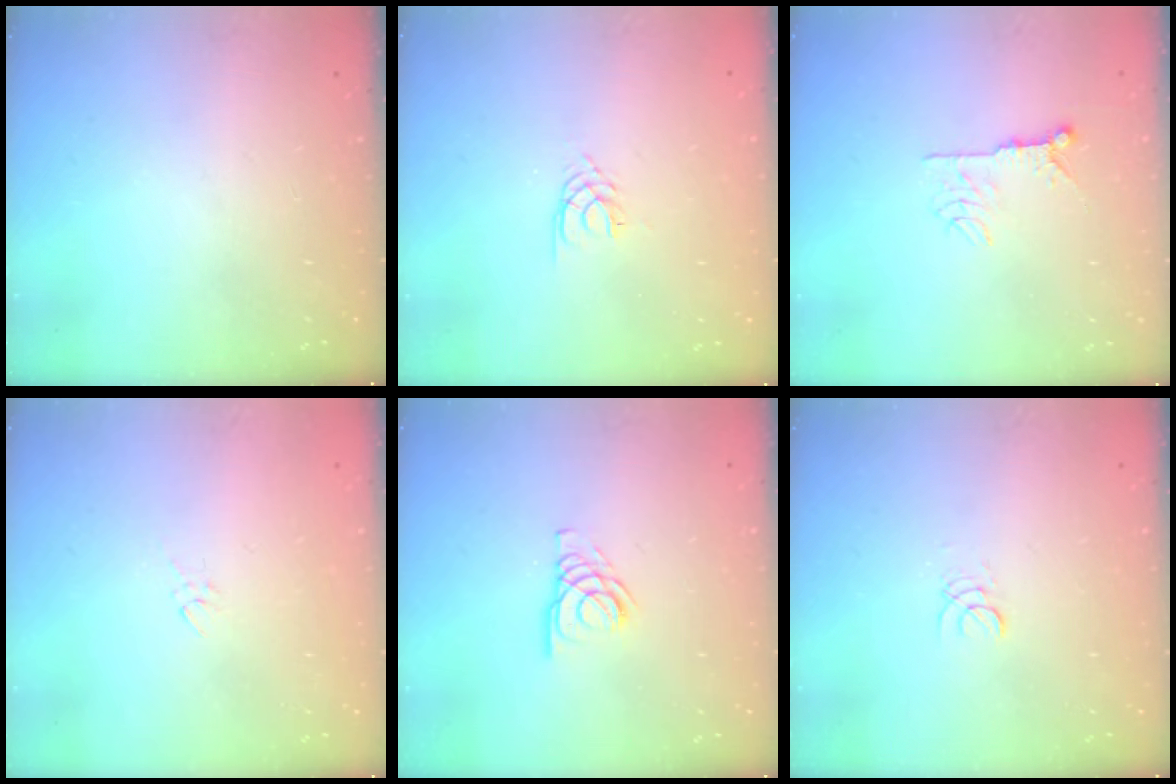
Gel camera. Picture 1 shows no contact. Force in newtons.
{"total": 1.6, "press": 1.6, "slide": 0.2}
{"total": 8.2, "press": 8.1, "slide": 0.5}
{"total": 2.2, "press": 2.1, "slide": 0.4}
{"total": 4.8, "press": 4.8, "slide": 0.6}
{"total": 1.6, "press": 1.6, "slide": 0.3}